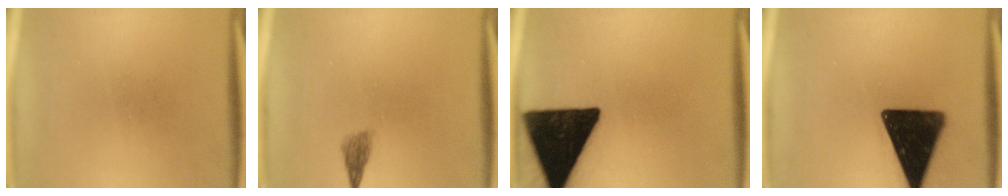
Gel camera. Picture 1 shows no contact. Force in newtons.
{"total": 1.8}
{"total": 19.4}
{"total": 17.2}